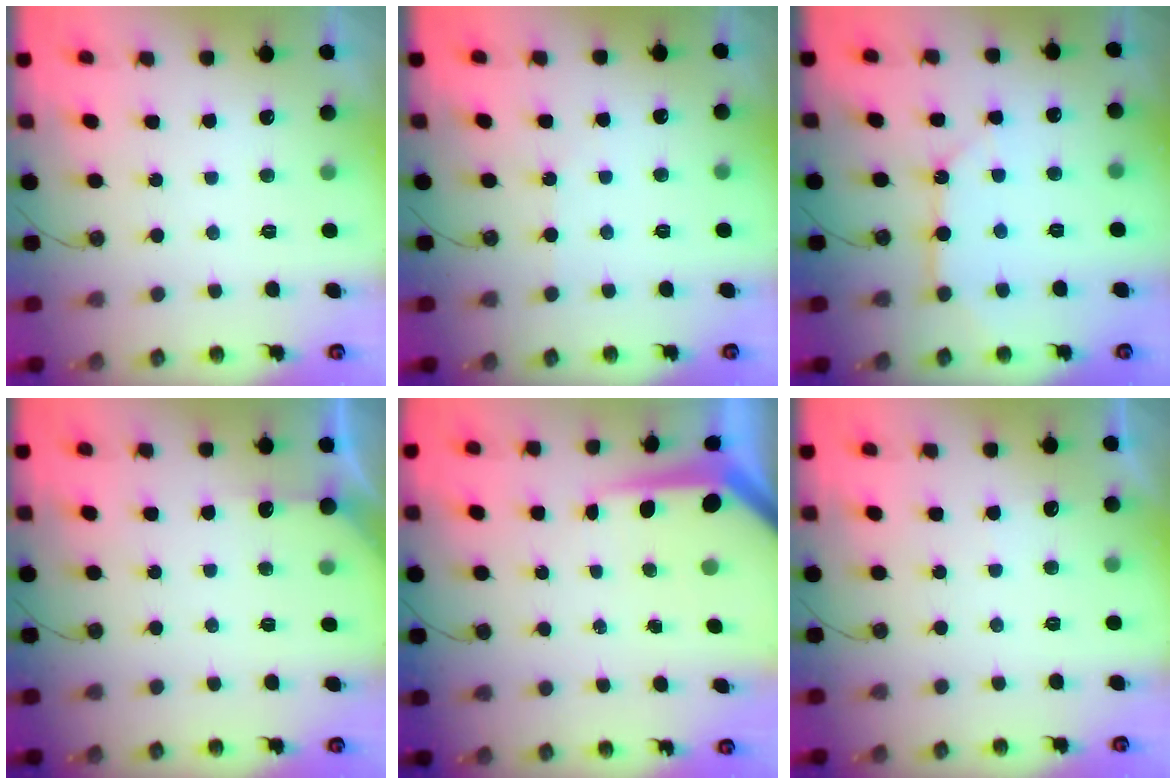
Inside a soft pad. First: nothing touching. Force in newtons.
{"total": 2.3, "press": 2.3, "slide": 0.4}
{"total": 8.9, "press": 8.8, "slide": 0.6}
{"total": 2.7, "press": 2.7, "slide": 0.2}
{"total": 7.5, "press": 7.5, "slide": 0.7}
{"total": 2.0, "press": 2.0, "slide": 0.4}